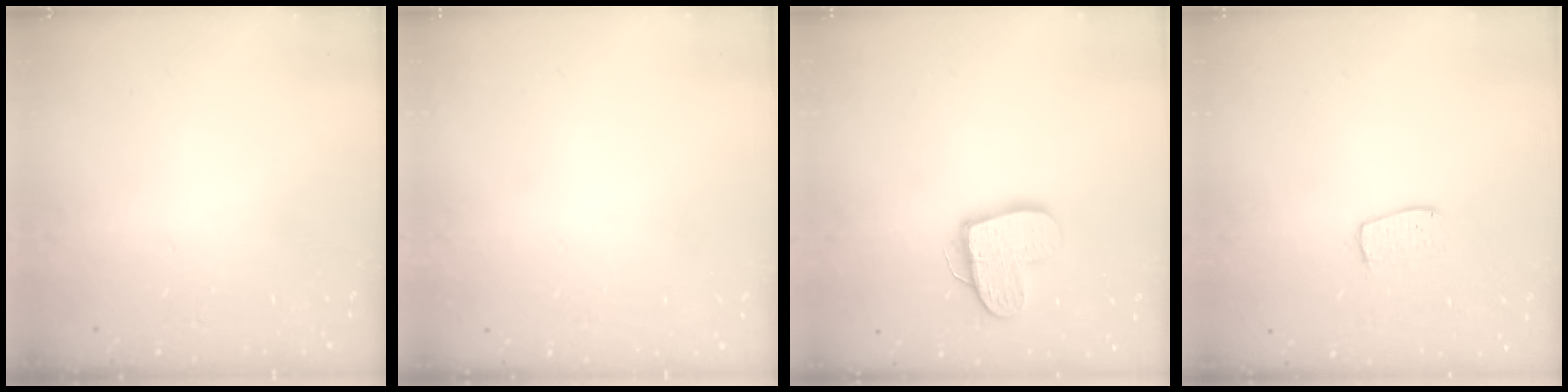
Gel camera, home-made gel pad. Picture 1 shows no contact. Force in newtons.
{"total": 0.0}
{"total": 13.7, "press": 13.6, "slide": 1.1}
{"total": 6.3, "press": 6.2, "slide": 0.5}